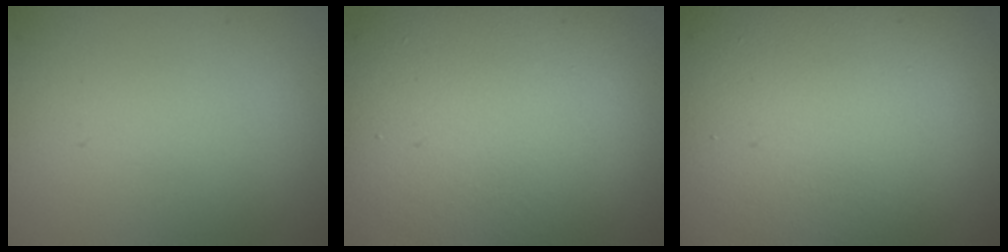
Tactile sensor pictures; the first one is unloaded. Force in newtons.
{"total": 14.9, "press": 14.8, "slide": 0.9}
{"total": 19.7, "press": 19.7, "slide": 0.7}